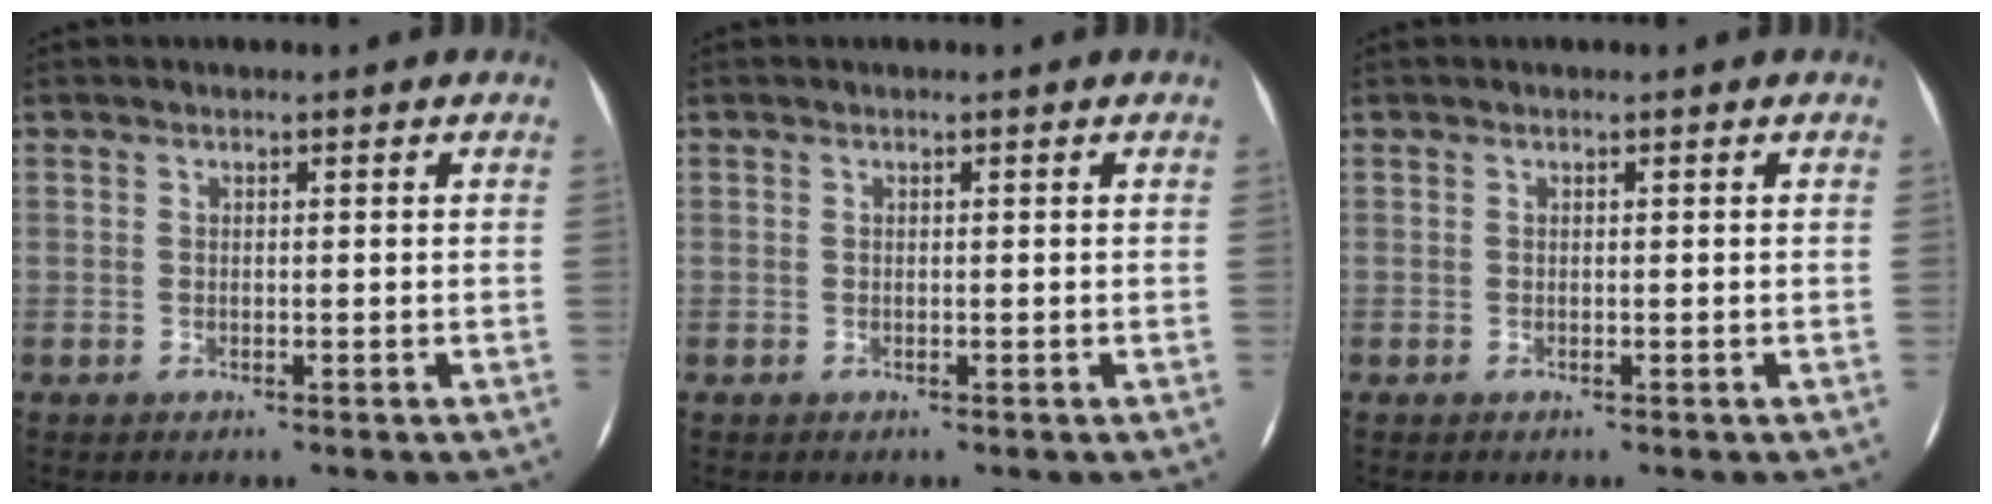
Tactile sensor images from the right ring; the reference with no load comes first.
{"total": 0.0}
{"total": 0.0}